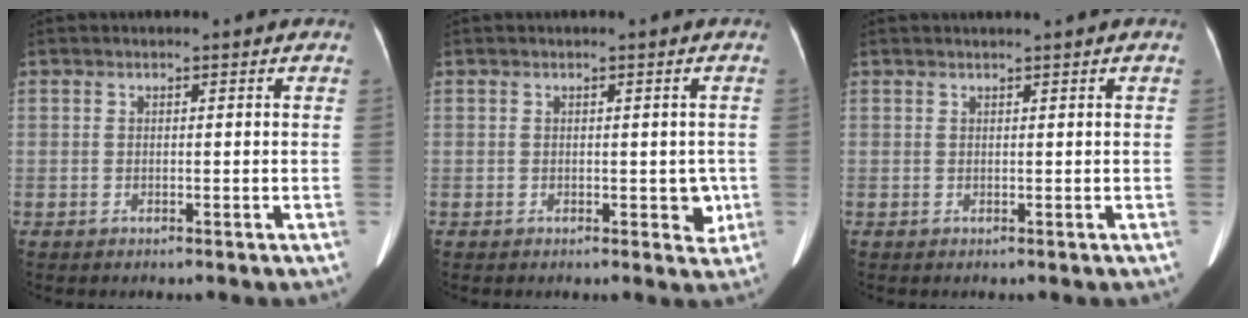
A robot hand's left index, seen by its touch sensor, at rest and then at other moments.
{"total": 2.7, "force": [-0.4, 1.8, 2.0], "torque": [-0.015, 0.007, -0.001]}
{"total": 0.9, "force": [0.7, -0.2, 0.6], "torque": [-0.010, 0.005, 0.016]}